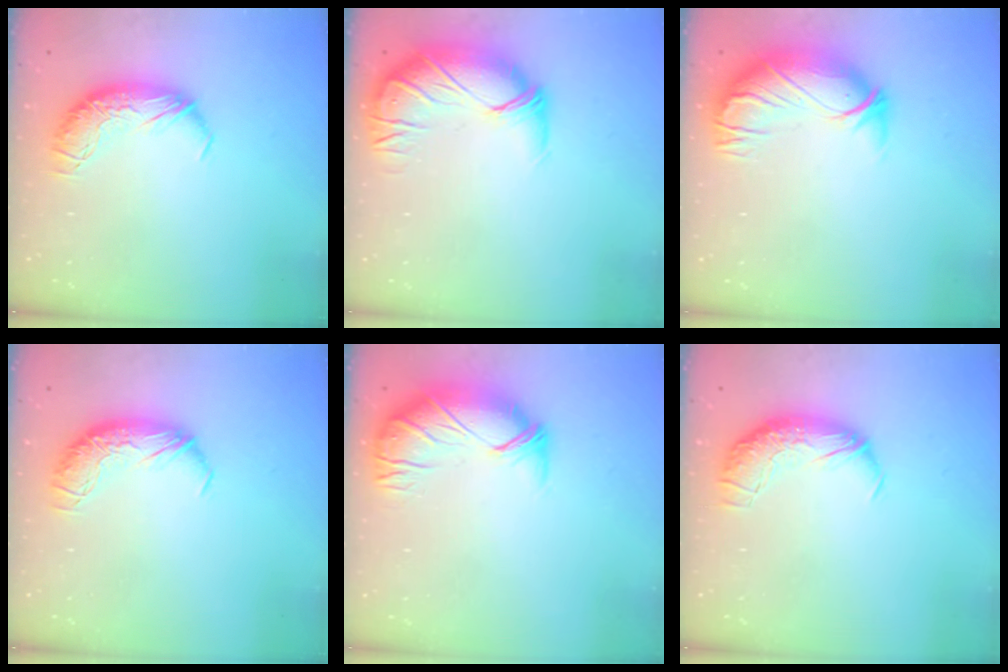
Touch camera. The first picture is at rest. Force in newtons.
{"total": 2.8, "press": 0.1, "slide": 2.8}
{"total": 2.9, "press": 0.4, "slide": 2.9}
{"total": 0.0}
{"total": 2.5, "press": 0.5, "slide": 2.5}
{"total": 2.3, "press": 1.0, "slide": 2.1}